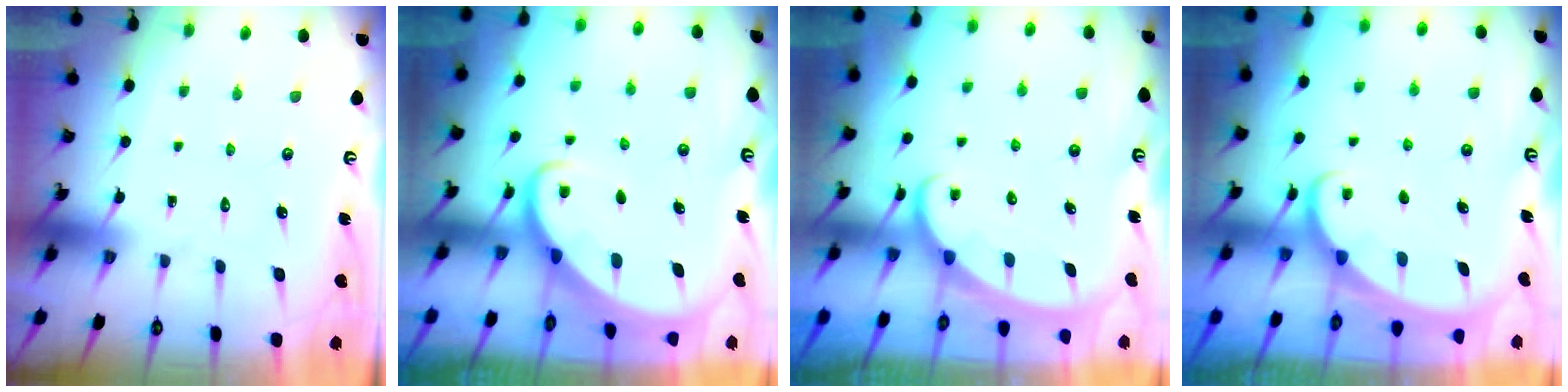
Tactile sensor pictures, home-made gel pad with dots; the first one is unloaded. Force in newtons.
{"total": 3.1, "press": 3.1, "slide": 0.2}
{"total": 2.5, "press": 2.4, "slide": 0.4}
{"total": 2.4, "press": 2.4, "slide": 0.3}